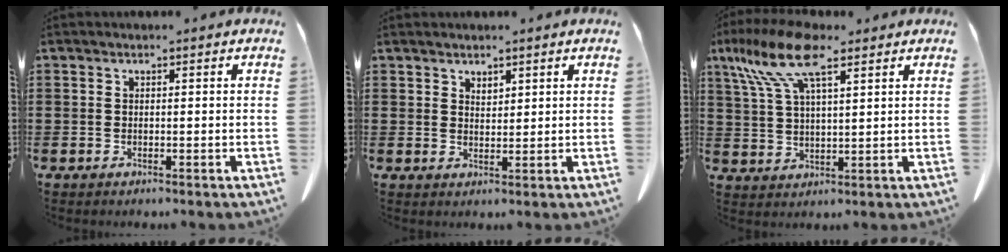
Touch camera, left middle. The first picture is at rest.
{"total": 1.7, "force": [1.6, 0.5, 0.3], "torque": [-0.007, 0.002, 0.031]}
{"total": 11.1, "force": [6.8, 3.5, 8.0], "torque": [-0.185, -0.009, 0.120]}